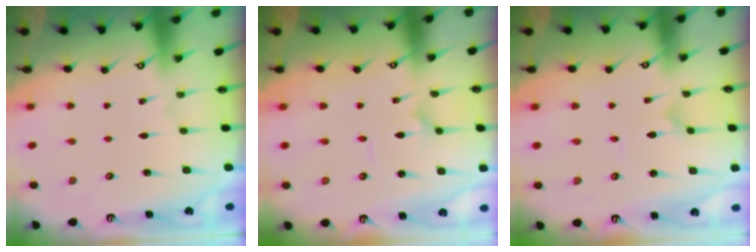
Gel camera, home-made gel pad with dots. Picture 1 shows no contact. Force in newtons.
{"total": 2.0, "press": 2.0, "slide": 0.1}
{"total": 0.0}